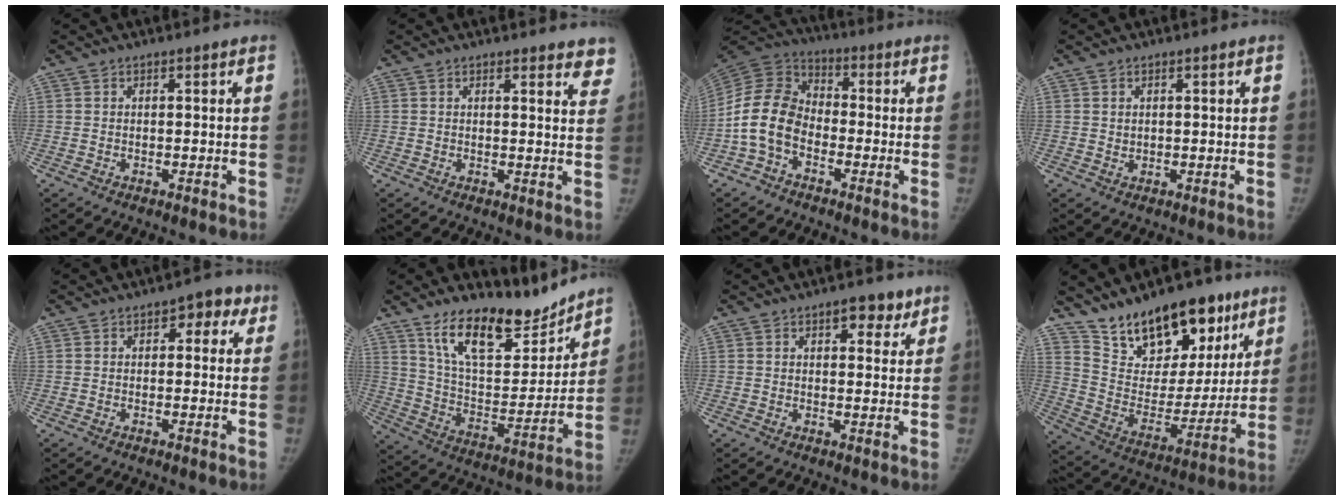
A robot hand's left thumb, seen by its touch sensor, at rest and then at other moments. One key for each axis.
{"total": 6.5, "fx": 5.8, "fy": 1.8, "fz": 2.0, "tx": 0.015, "ty": -0.029, "tz": 0.042}
{"total": 11.6, "fx": -3.6, "fy": 8.2, "fz": 7.3, "tx": -0.141, "ty": 0.038, "tz": -0.084}
{"total": 0.9, "fx": 0.3, "fy": 0.7, "fz": 0.5, "tx": -0.002, "ty": -0.002, "tz": 0.008}
{"total": 4.3, "fx": 1.6, "fy": 2.7, "fz": 3.0, "tx": -0.001, "ty": 0.005, "tz": 0.008}
{"total": 18.2, "fx": 14.5, "fy": 6.7, "fz": 8.8, "tx": -0.097, "ty": -0.095, "tz": 0.253}
{"total": 5.3, "fx": 3.2, "fy": 2.7, "fz": 3.3, "tx": -0.013, "ty": -0.012, "tz": 0.039}
{"total": 22.6, "fx": 15.5, "fy": 11.5, "fz": 11.7, "tx": -0.131, "ty": -0.070, "tz": 0.256}